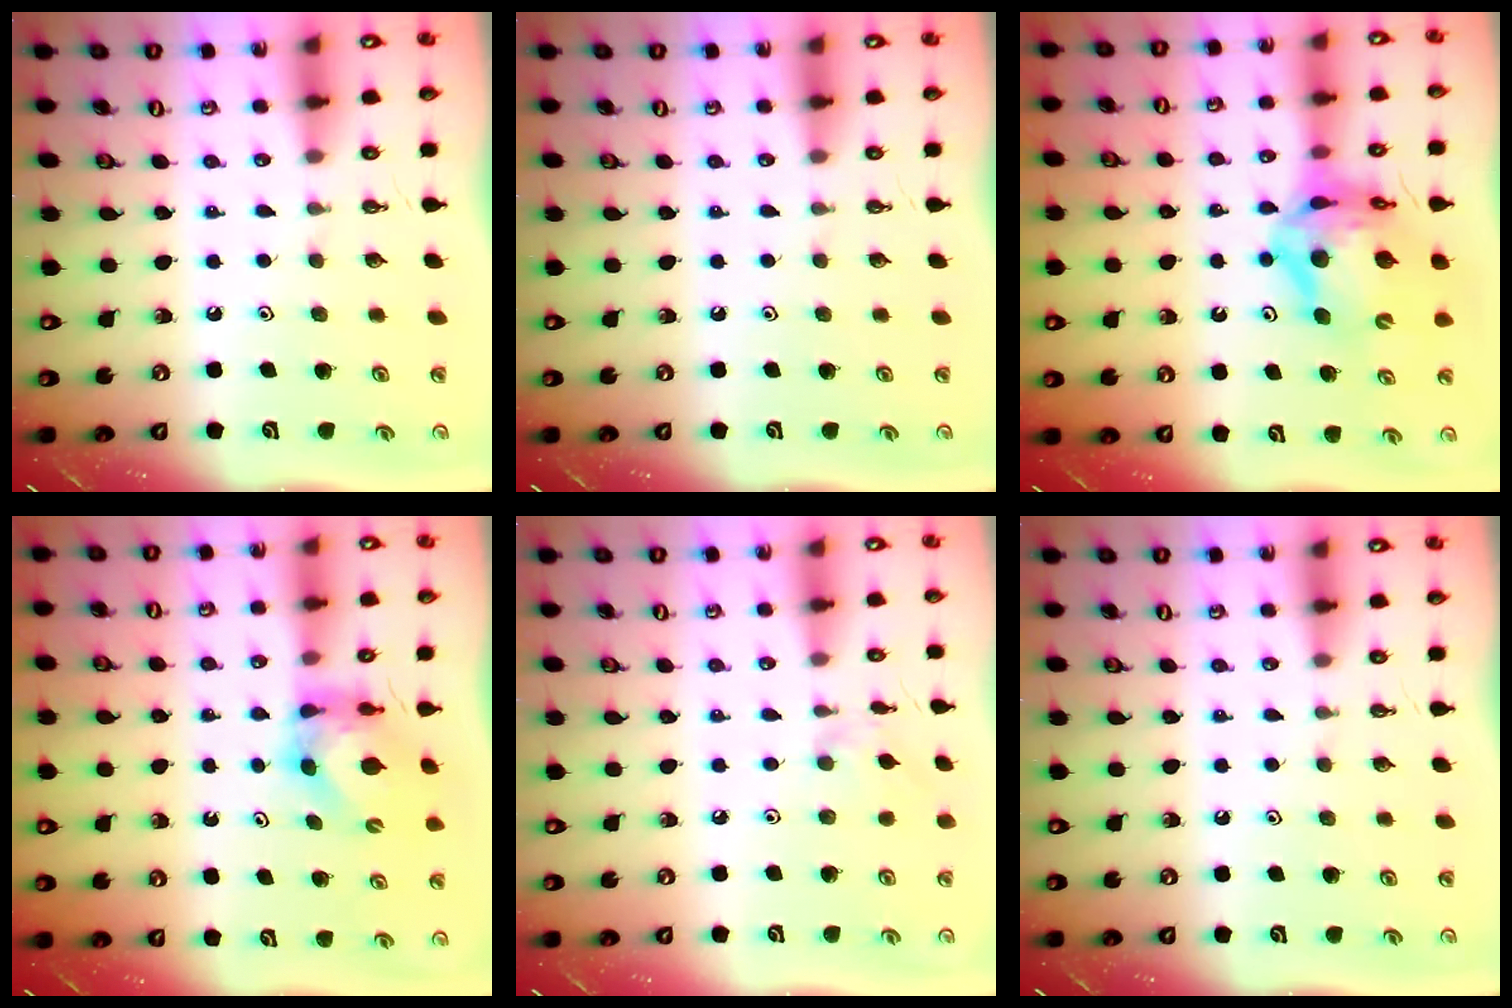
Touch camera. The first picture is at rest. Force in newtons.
{"total": 0.0}
{"total": 15.6, "press": 15.5, "slide": 1.9}
{"total": 5.9, "press": 5.9, "slide": 0.7}
{"total": 1.6, "press": 1.6, "slide": 0.3}
{"total": 0.0}